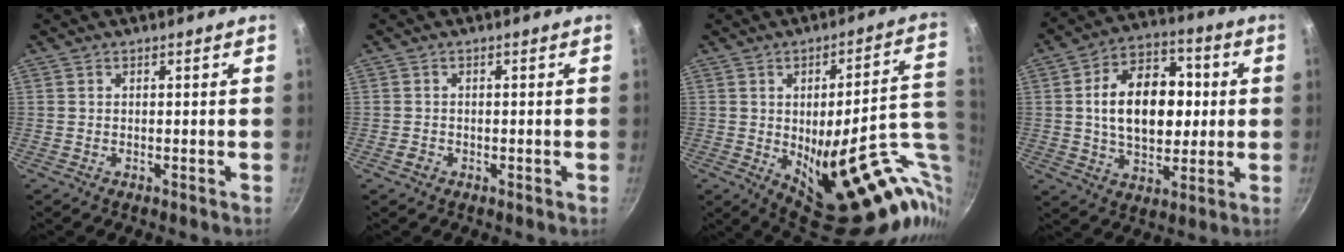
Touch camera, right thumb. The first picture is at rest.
{"total": 1.1, "force": [-0.5, 0.9, 0.5], "torque": [-0.007, 0.001, -0.013]}
{"total": 31.1, "force": [-5.9, 10.4, 28.7], "torque": [-0.295, 0.012, -0.055]}
{"total": 17.4, "force": [1.5, 11.3, 13.1], "torque": [-0.175, 0.017, 0.023]}